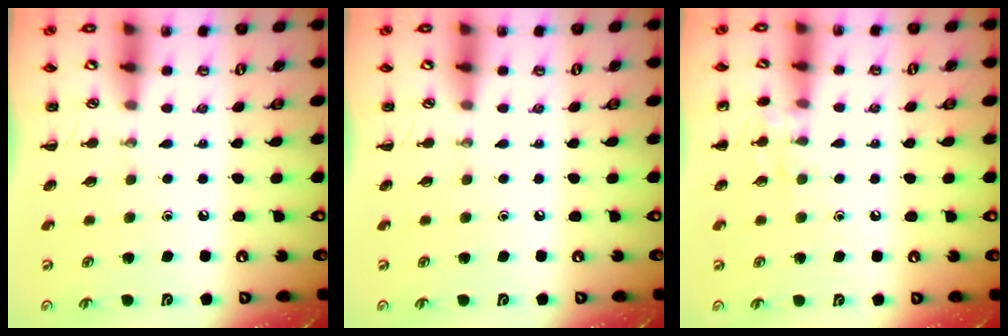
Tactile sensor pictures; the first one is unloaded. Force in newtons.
{"total": 0.0}
{"total": 6.8, "press": 6.7, "slide": 1.1}